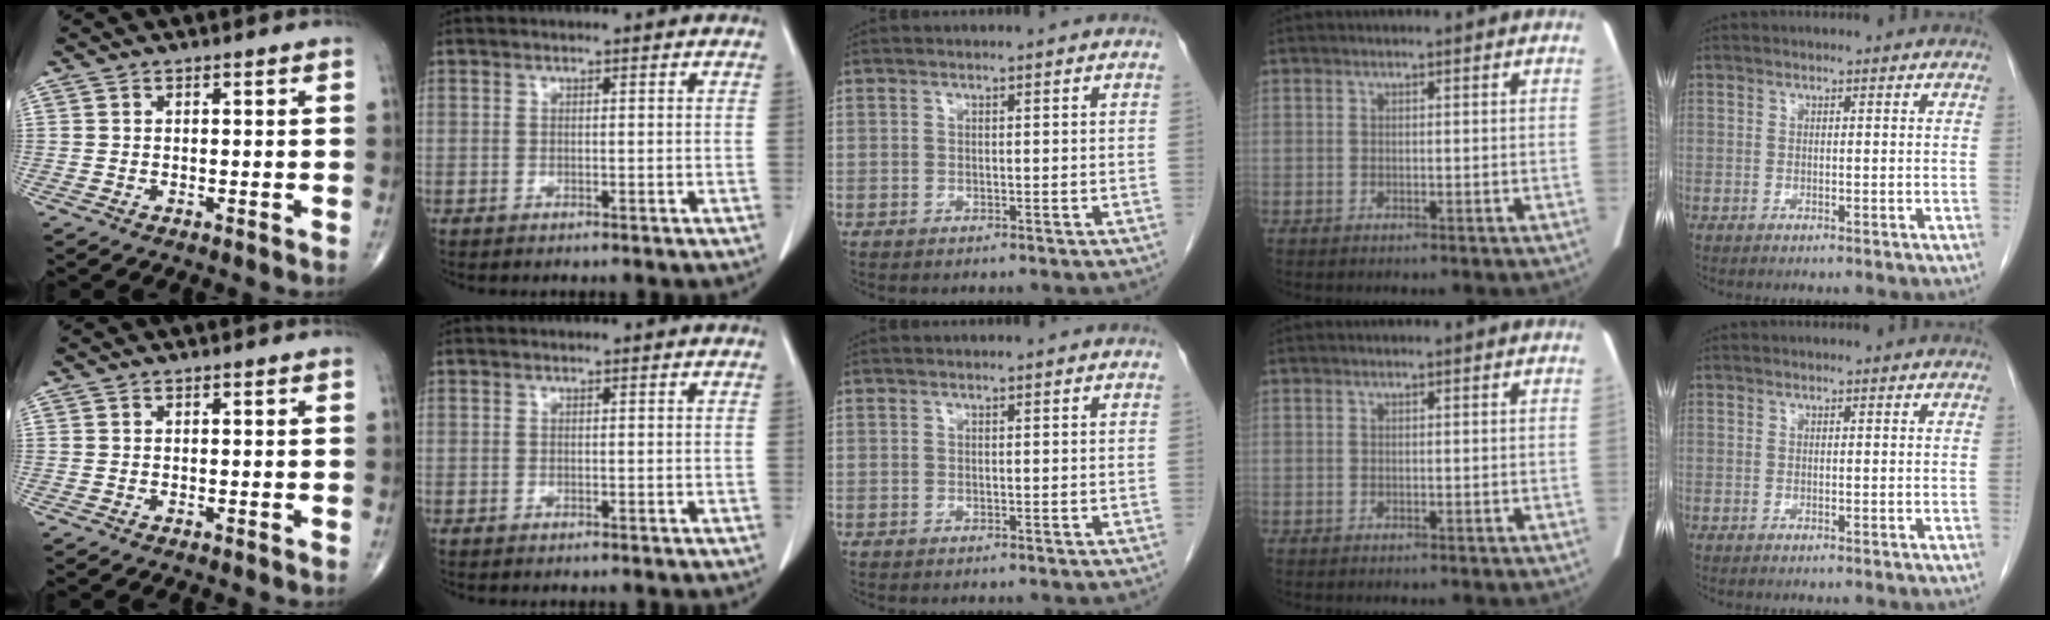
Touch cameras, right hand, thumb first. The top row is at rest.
{}